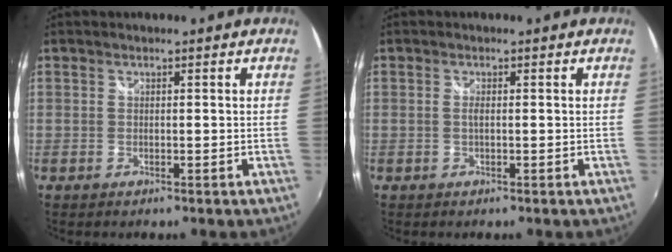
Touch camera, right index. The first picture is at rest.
{"total": 0.8, "force": [0.0, 0.0, 0.8], "torque": [-0.016, 0.000, -0.002]}